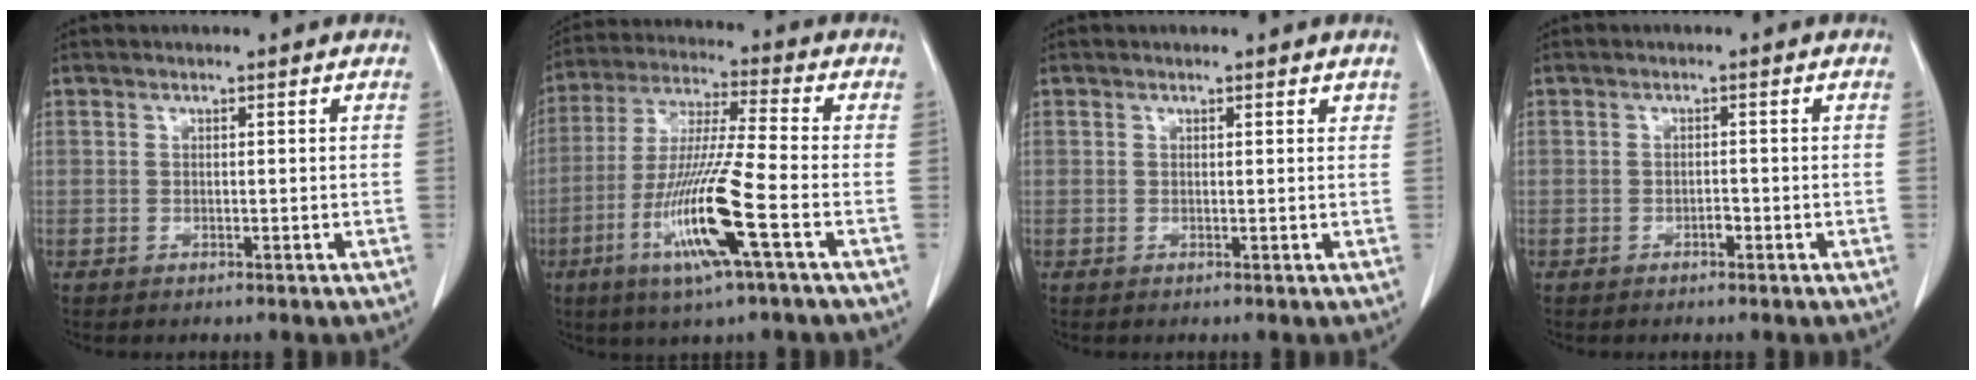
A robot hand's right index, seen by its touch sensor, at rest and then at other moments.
{"total": 14.2, "force": [-5.3, -0.4, 13.1], "torque": [-0.270, -0.019, -0.104]}
{"total": 0.8, "force": [0.7, 0.3, 0.4], "torque": [-0.005, -0.002, 0.005]}
{"total": 0.9, "force": [-0.6, 0.4, 0.6], "torque": [-0.010, 0.002, -0.009]}